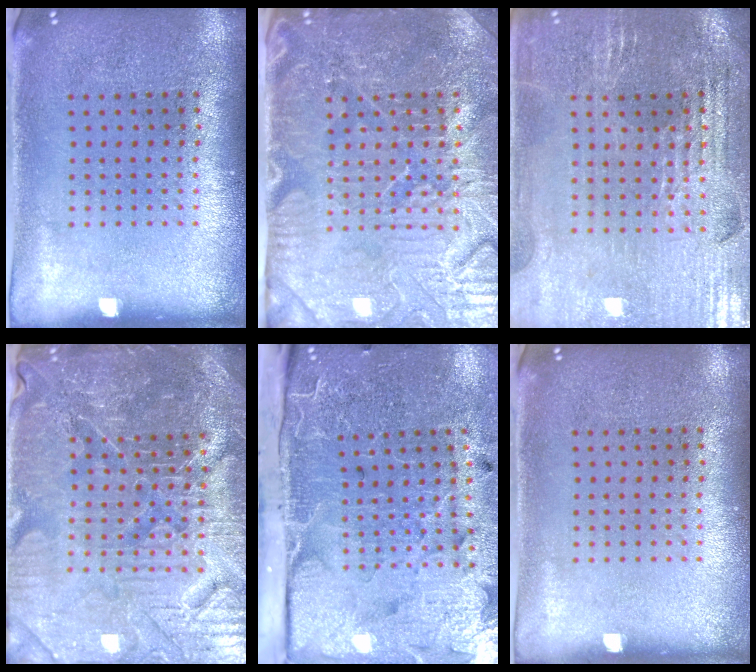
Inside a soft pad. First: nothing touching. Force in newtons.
{"total": 5.0, "press": 4.6, "slide": 1.9}
{"total": 2.8, "press": 2.8, "slide": 0.4}
{"total": 5.5, "press": 5.2, "slide": 1.9}
{"total": 4.3, "press": 3.7, "slide": 2.2}
{"total": 0.0}